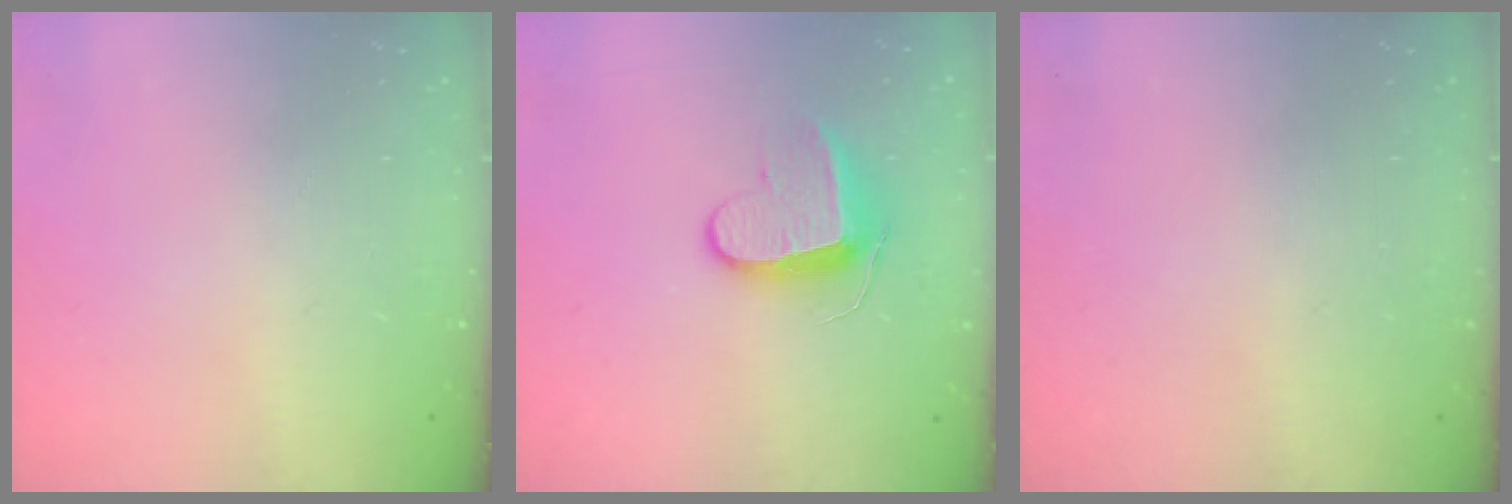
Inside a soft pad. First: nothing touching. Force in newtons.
{"total": 9.6, "press": 9.6, "slide": 0.4}
{"total": 0.0}